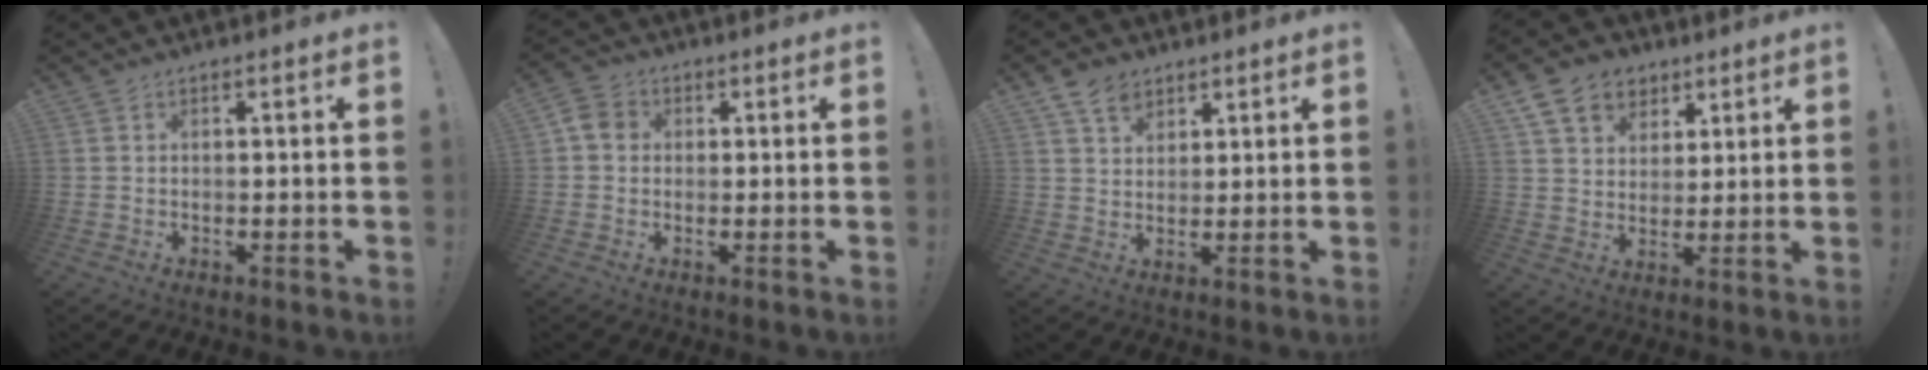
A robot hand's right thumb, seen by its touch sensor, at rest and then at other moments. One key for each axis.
{"total": 5.1, "fx": 0.4, "fy": 4.3, "fz": 2.7, "tx": -0.046, "ty": 0.010, "tz": 0.009}
{"total": 7.0, "fx": 4.5, "fy": 4.8, "fz": 2.6, "tx": -0.040, "ty": -0.018, "tz": 0.085}
{"total": 12.3, "fx": 6.3, "fy": 9.3, "fz": 5.0, "tx": -0.070, "ty": -0.032, "tz": 0.124}